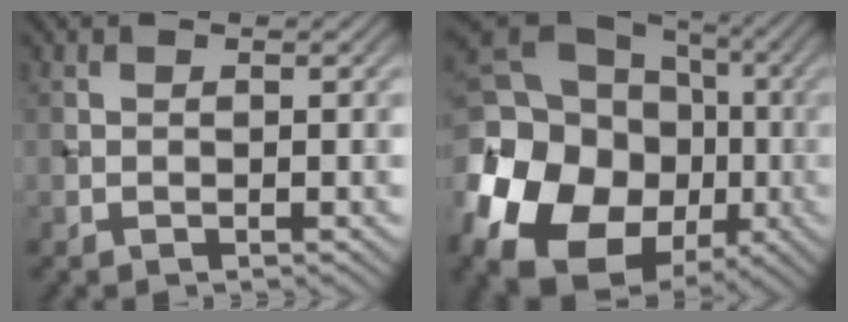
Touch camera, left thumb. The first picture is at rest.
{"total": 22.8, "force": [-6.1, 18.1, 12.4], "torque": [-0.273, -0.027, -0.130]}